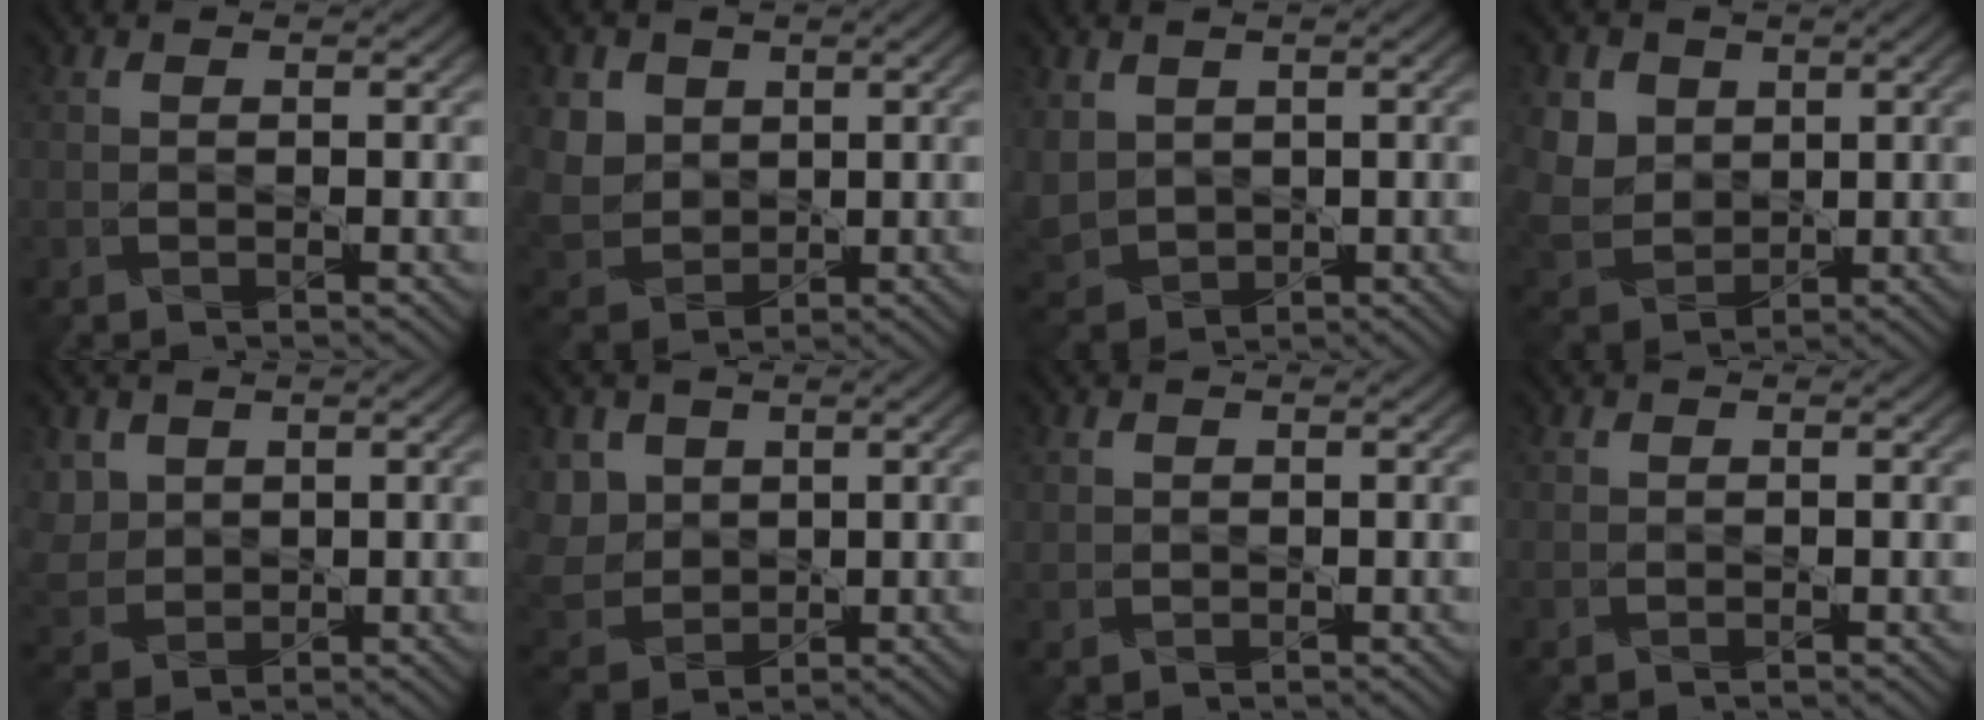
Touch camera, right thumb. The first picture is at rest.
{"total": 5.3, "force": [2.0, 4.6, 1.7], "torque": [-0.069, -0.009, 0.044]}
{"total": 4.9, "force": [1.0, 3.9, 2.7], "torque": [-0.092, -0.015, 0.026]}
{"total": 5.8, "force": [2.2, 4.9, 2.1], "torque": [-0.082, -0.008, 0.047]}
{"total": 3.4, "force": [1.6, 2.9, 1.0], "torque": [-0.039, -0.009, 0.035]}
{"total": 4.9, "force": [1.7, 4.2, 1.8], "torque": [-0.073, -0.007, 0.036]}
{"total": 1.0, "force": [0.4, 0.8, 0.4], "torque": [-0.019, -0.003, 0.013]}
{"total": 0.0}